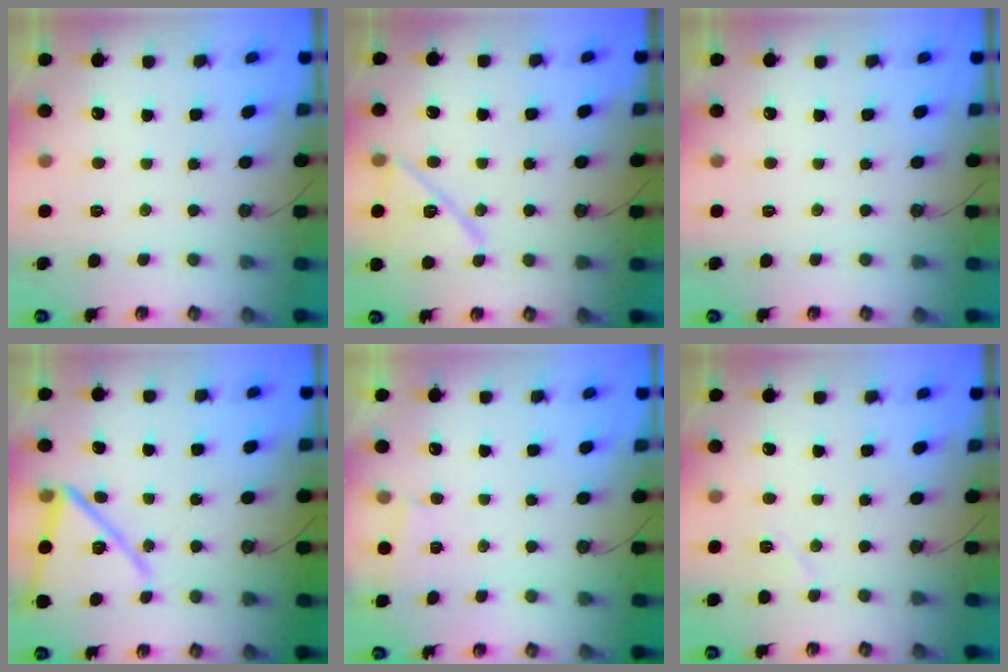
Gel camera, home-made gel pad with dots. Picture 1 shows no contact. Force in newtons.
{"total": 13.9, "press": 13.8, "slide": 1.4}
{"total": 0.0}
{"total": 15.2, "press": 15.1, "slide": 1.9}
{"total": 1.1, "press": 1.1, "slide": 0.1}
{"total": 5.3, "press": 4.8, "slide": 2.1}